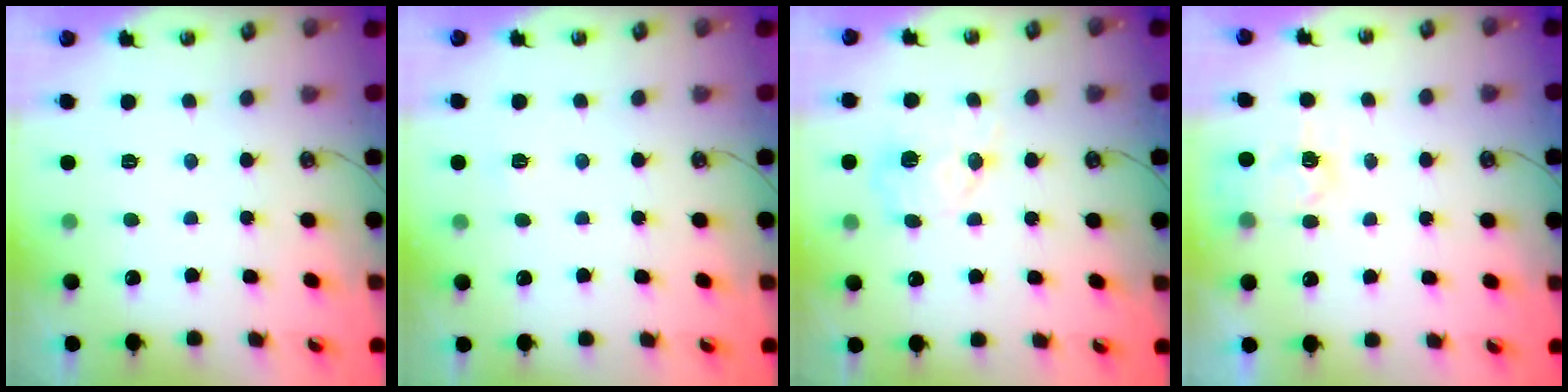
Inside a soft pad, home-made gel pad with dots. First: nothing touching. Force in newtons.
{"total": 3.5, "press": 3.5, "slide": 0.4}
{"total": 8.7, "press": 8.7, "slide": 0.4}
{"total": 3.5, "press": 3.4, "slide": 0.5}